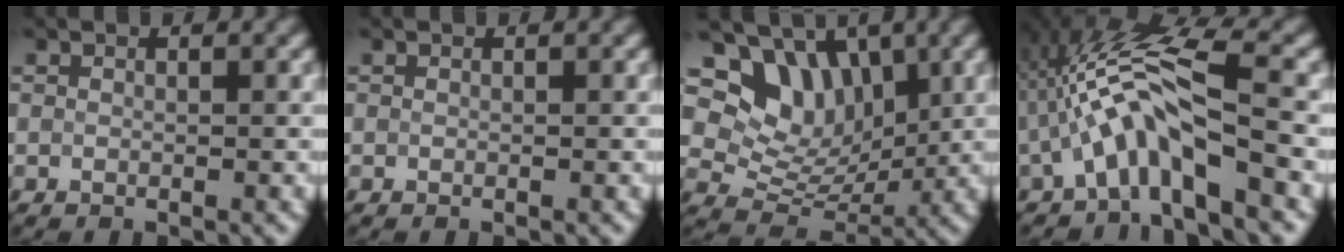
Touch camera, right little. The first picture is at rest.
{"total": 0.0}
{"total": 7.8, "force": [4.2, 5.3, 4.0], "torque": [-0.063, 0.002, 0.060]}
{"total": 6.2, "force": [-1.4, 1.0, 5.9], "torque": [-0.114, 0.018, -0.031]}